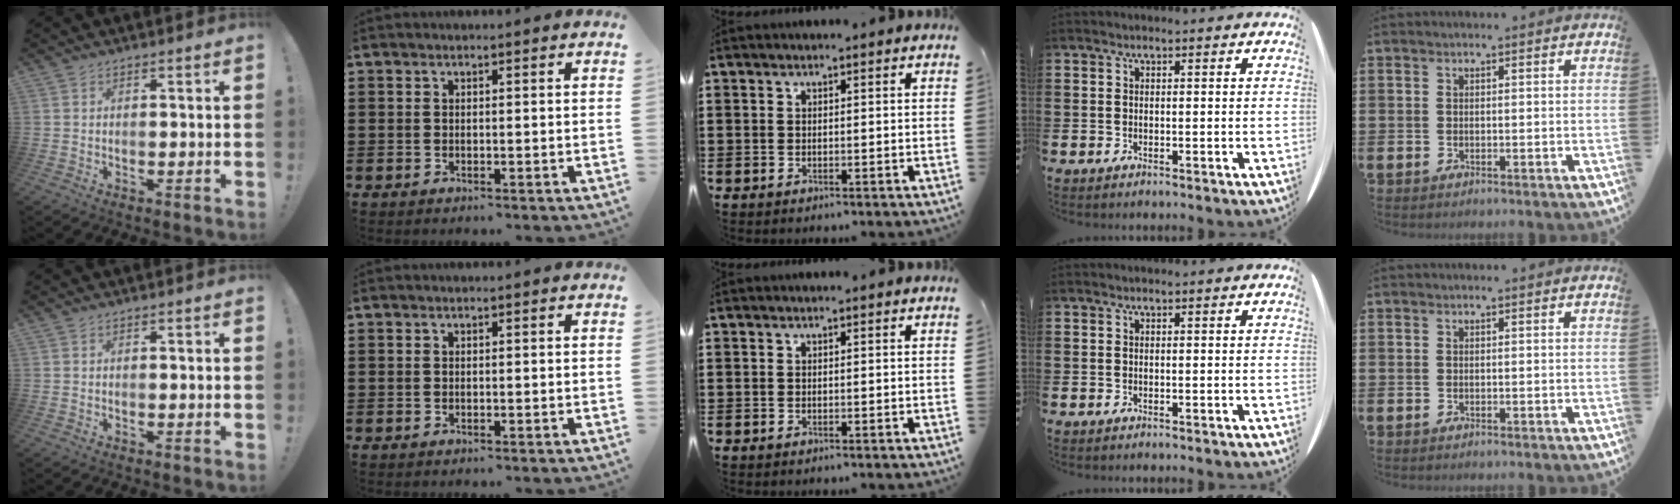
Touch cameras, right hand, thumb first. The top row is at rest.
{}